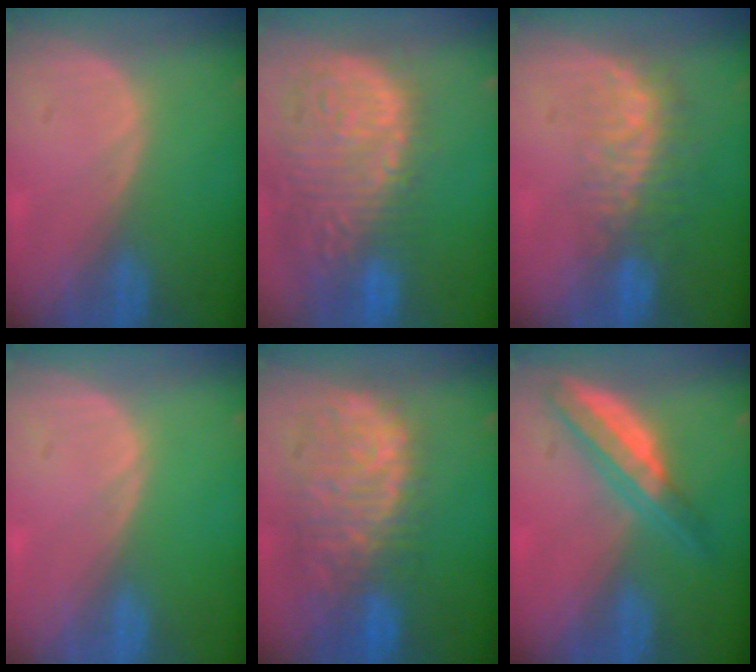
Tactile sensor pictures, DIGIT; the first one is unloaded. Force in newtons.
{"total": 15.3, "press": 12.7, "slide": 8.5}
{"total": 8.3, "press": 6.9, "slide": 4.6}
{"total": 0.0}
{"total": 11.7, "press": 9.8, "slide": 6.4}
{"total": 6.4, "press": 5.6, "slide": 3.1}